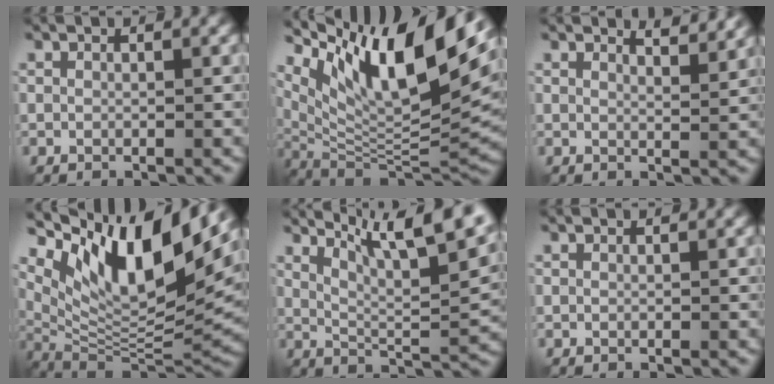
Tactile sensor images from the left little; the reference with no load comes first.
{"total": 13.8, "force": [6.1, 4.7, 11.5], "torque": [-0.211, 0.012, 0.118]}
{"total": 4.1, "force": [3.4, 1.1, 2.0], "torque": [-0.017, 0.012, 0.029]}
{"total": 13.2, "force": [5.7, 5.0, 10.8], "torque": [-0.196, 0.005, 0.112]}
{"total": 10.6, "force": [6.4, 2.9, 7.9], "torque": [-0.120, 0.007, 0.100]}
{"total": 0.0}